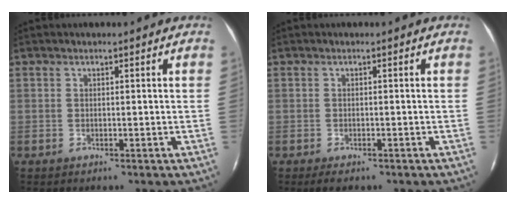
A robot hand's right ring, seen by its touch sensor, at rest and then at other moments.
{"total": 2.4, "force": [-1.7, 1.0, 1.3], "torque": [-0.026, -0.007, -0.026]}